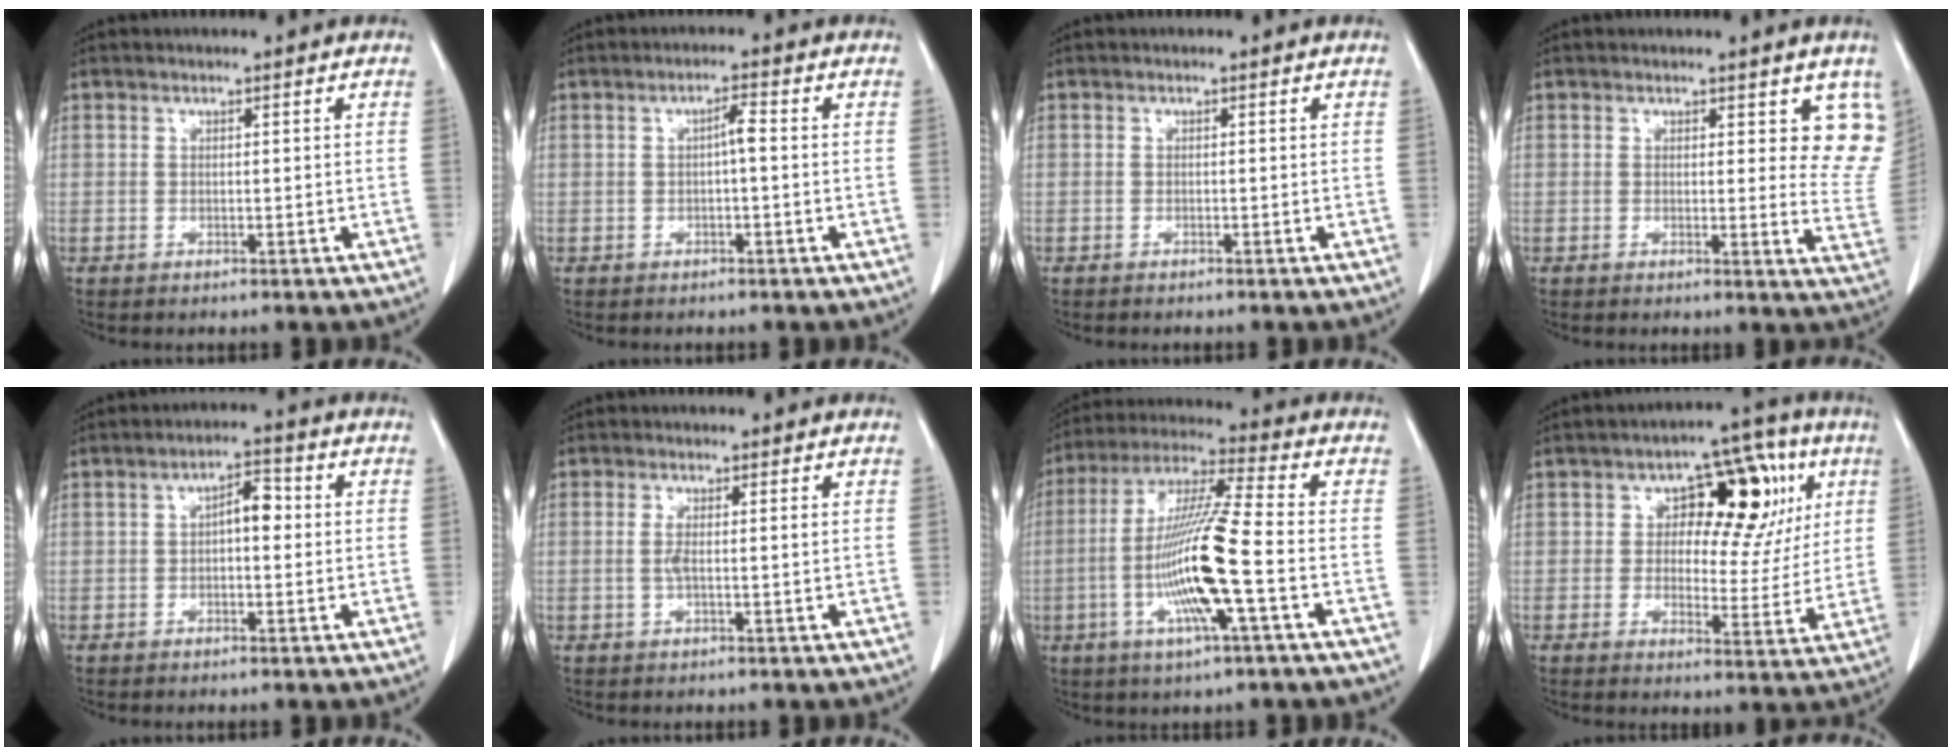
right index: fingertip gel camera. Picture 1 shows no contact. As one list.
[{"total": 2.1, "force": [0.0, 0.2, 2.1], "torque": [-0.034, 0.005, -0.001]}, {"total": 0.0}, {"total": 6.9, "force": [4.9, 2.8, 3.9], "torque": [-0.021, -0.027, 0.041]}, {"total": 4.0, "force": [0.3, 1.7, 3.6], "torque": [-0.058, 0.018, 0.002]}, {"total": 1.8, "force": [0.0, 0.1, 1.8], "torque": [-0.041, -0.001, -0.001]}, {"total": 14.4, "force": [-3.5, 0.0, 14.0], "torque": [-0.282, -0.007, -0.074]}, {"total": 12.2, "force": [3.8, 6.9, 9.2], "torque": [-0.097, 0.034, 0.051]}]